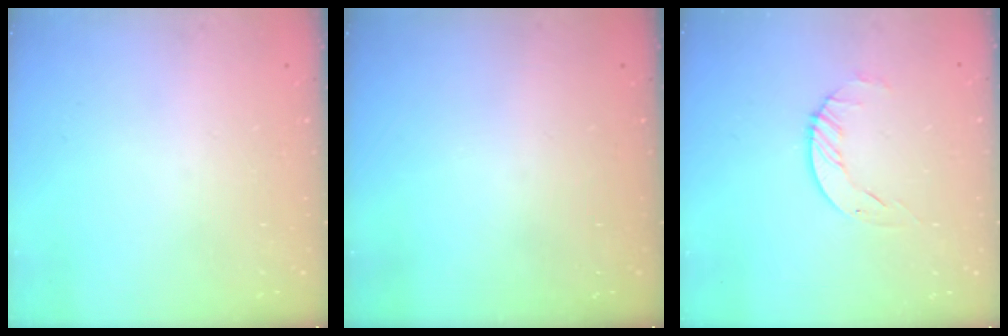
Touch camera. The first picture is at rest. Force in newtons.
{"total": 0.0}
{"total": 2.5, "press": 2.5, "slide": 0.3}